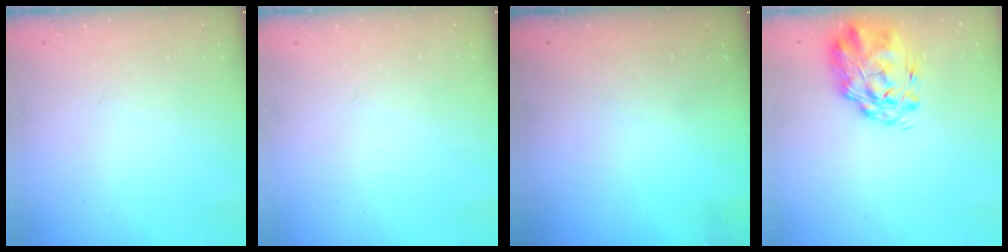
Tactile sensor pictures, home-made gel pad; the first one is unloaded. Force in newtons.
{"total": 0.0}
{"total": 0.0}
{"total": 3.1, "press": 2.6, "slide": 1.7}